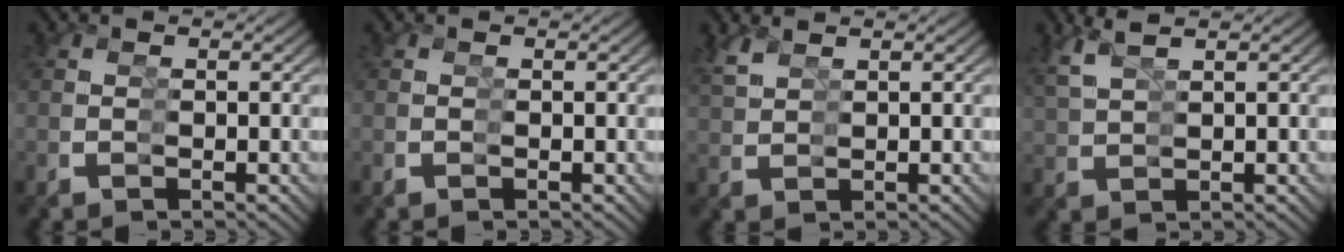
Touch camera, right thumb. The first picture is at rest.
{"total": 0.0}
{"total": 2.5, "force": [2.2, -0.4, -1.0], "torque": [0.014, 0.010, 0.042]}
{"total": 2.7, "force": [2.4, -0.9, -0.9], "torque": [0.012, 0.022, 0.042]}